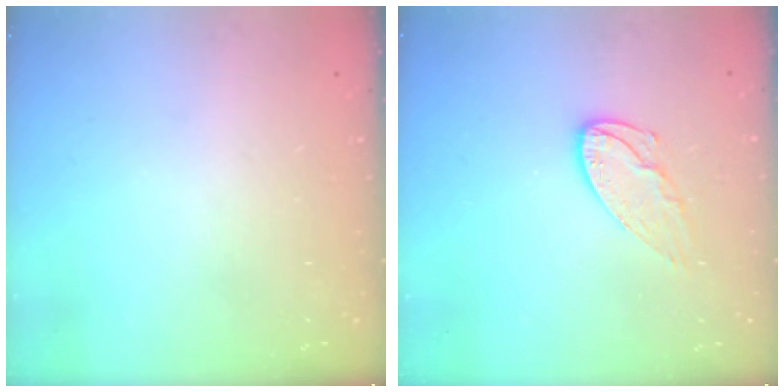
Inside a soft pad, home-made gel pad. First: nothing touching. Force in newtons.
{"total": 9.1, "press": 9.1, "slide": 0.5}